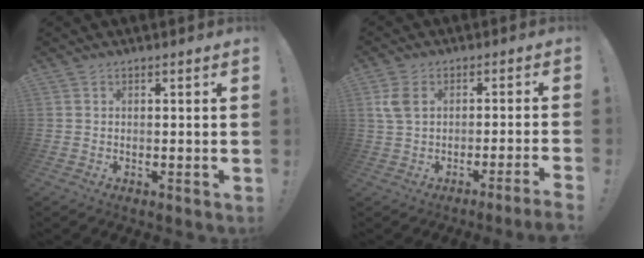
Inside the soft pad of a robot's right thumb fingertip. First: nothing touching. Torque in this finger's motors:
{"motor_torque": [0.28, 0.30, 0.73, -0.70, 0.30]}